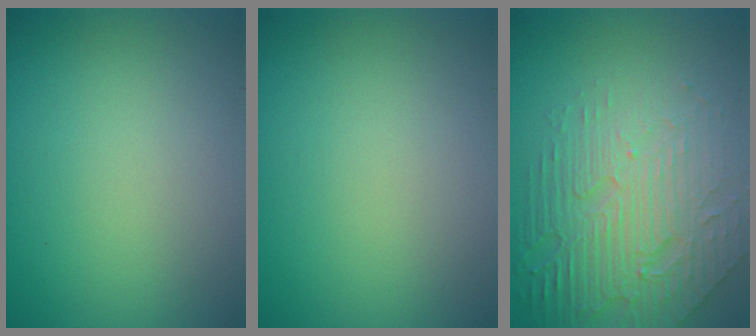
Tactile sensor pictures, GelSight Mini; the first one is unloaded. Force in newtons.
{"total": 0.0}
{"total": 7.5, "press": 5.3, "slide": 5.4}